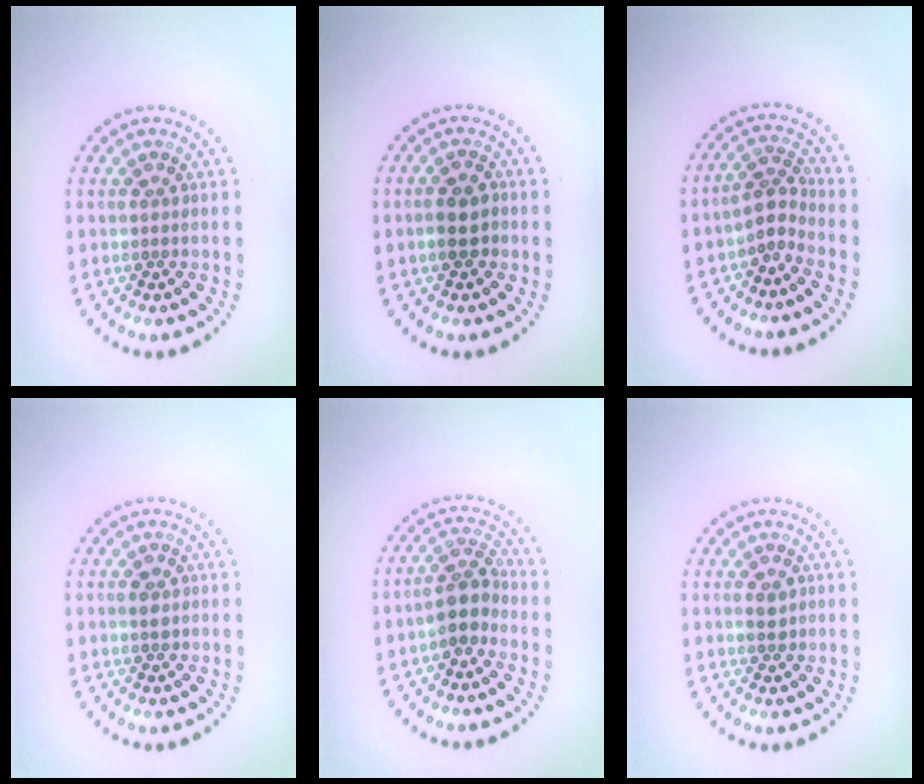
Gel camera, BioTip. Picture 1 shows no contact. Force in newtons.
{"total": 2.4, "press": 2.3, "slide": 0.7}
{"total": 2.3, "press": 1.4, "slide": 1.8}
{"total": 1.0, "press": 1.0, "slide": 0.1}
{"total": 2.7, "press": 2.3, "slide": 1.4}
{"total": 1.3, "press": 1.3, "slide": 0.2}